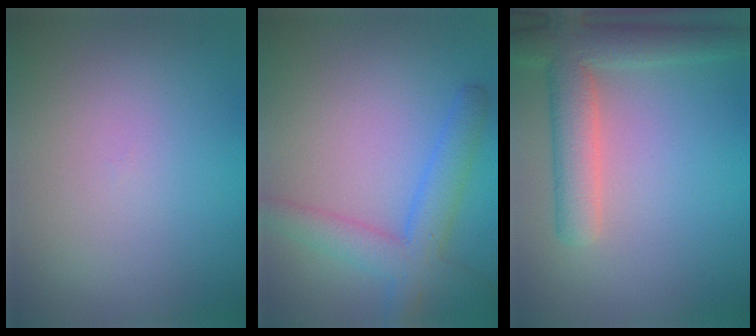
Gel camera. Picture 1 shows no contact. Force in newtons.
{"total": 4.7, "press": 4.7, "slide": 0.2}
{"total": 5.7, "press": 5.7, "slide": 0.6}